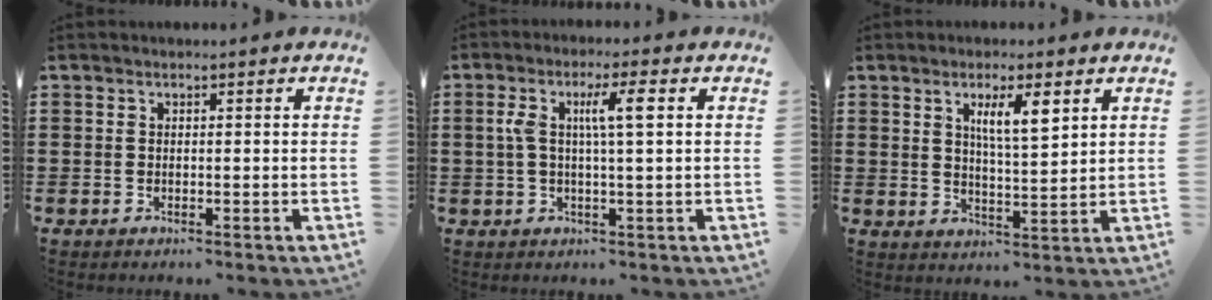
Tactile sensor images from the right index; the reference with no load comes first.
{"total": 6.2, "force": [1.3, 0.9, 6.0], "torque": [-0.125, 0.000, 0.015]}
{"total": 5.5, "force": [2.6, 1.3, 4.7], "torque": [-0.093, 0.003, 0.040]}